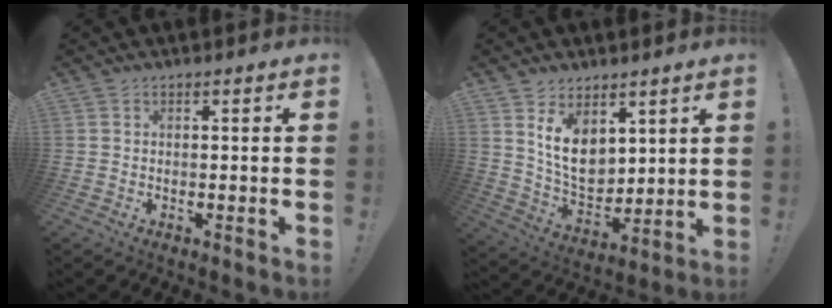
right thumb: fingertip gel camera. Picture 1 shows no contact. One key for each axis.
{"total": 11.5, "fx": 5.5, "fy": 7.8, "fz": 6.4, "tx": -0.116, "ty": -0.039, "tz": 0.107}